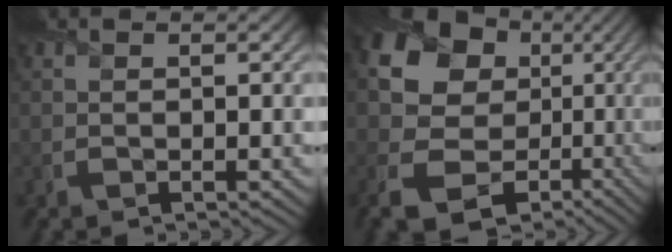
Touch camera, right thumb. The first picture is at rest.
{"total": 18.4, "force": [0.4, 15.3, 10.2], "torque": [-0.225, -0.037, 0.039]}